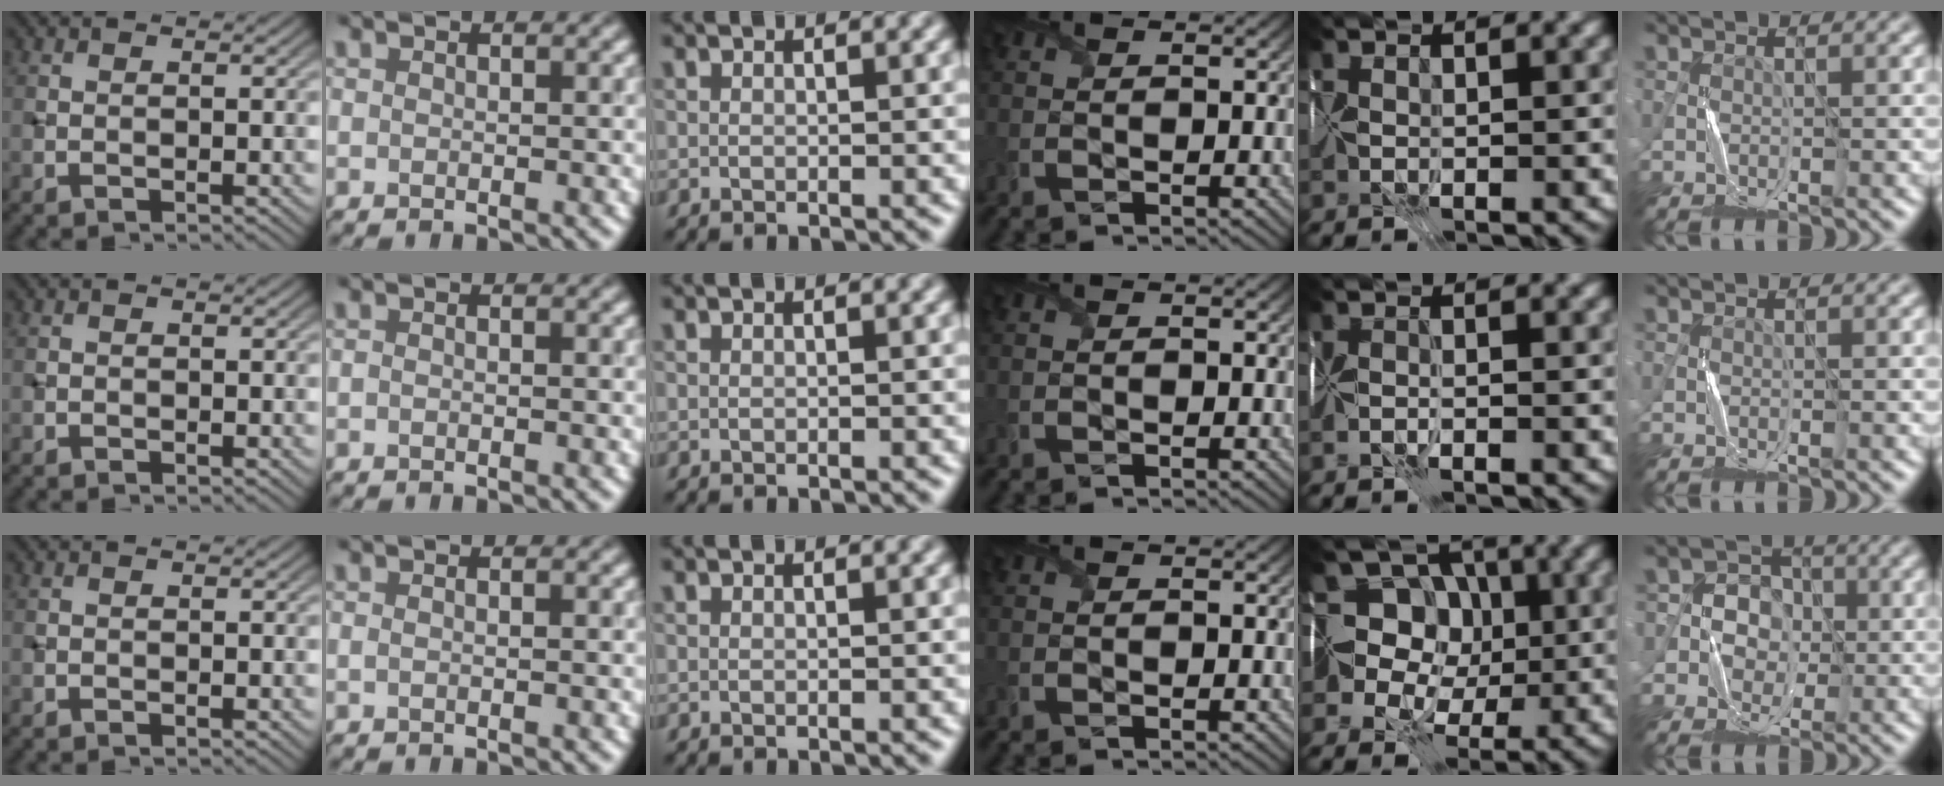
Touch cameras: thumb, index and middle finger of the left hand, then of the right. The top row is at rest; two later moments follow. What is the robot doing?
{"motion": "fold", "object": "map"}